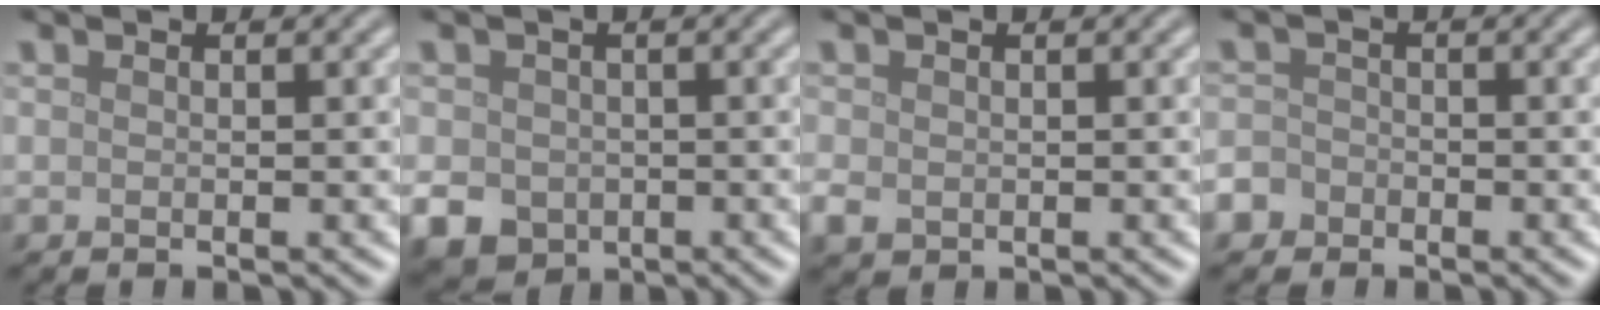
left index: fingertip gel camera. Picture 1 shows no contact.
{"total": 4.6, "force": [-1.5, 3.9, 2.0], "torque": [-0.047, -0.019, -0.026]}
{"total": 1.6, "force": [-0.2, 1.4, 0.8], "torque": [-0.018, -0.005, -0.004]}
{"total": 2.4, "force": [-1.5, 1.8, 0.4], "torque": [0.007, 0.000, -0.034]}